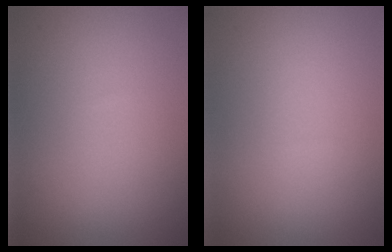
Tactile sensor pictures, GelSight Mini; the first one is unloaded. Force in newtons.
{"total": 0.0}